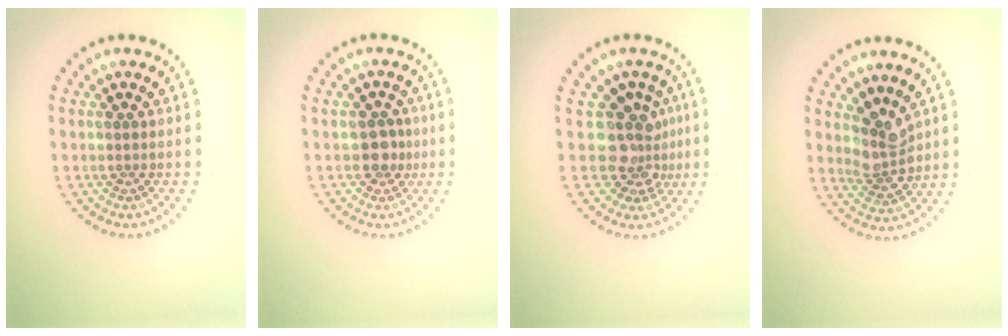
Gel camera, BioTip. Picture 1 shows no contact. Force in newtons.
{"total": 2.0, "press": 1.8, "slide": 0.8}
{"total": 3.8, "press": 2.9, "slide": 2.4}
{"total": 2.9, "press": 2.6, "slide": 1.3}